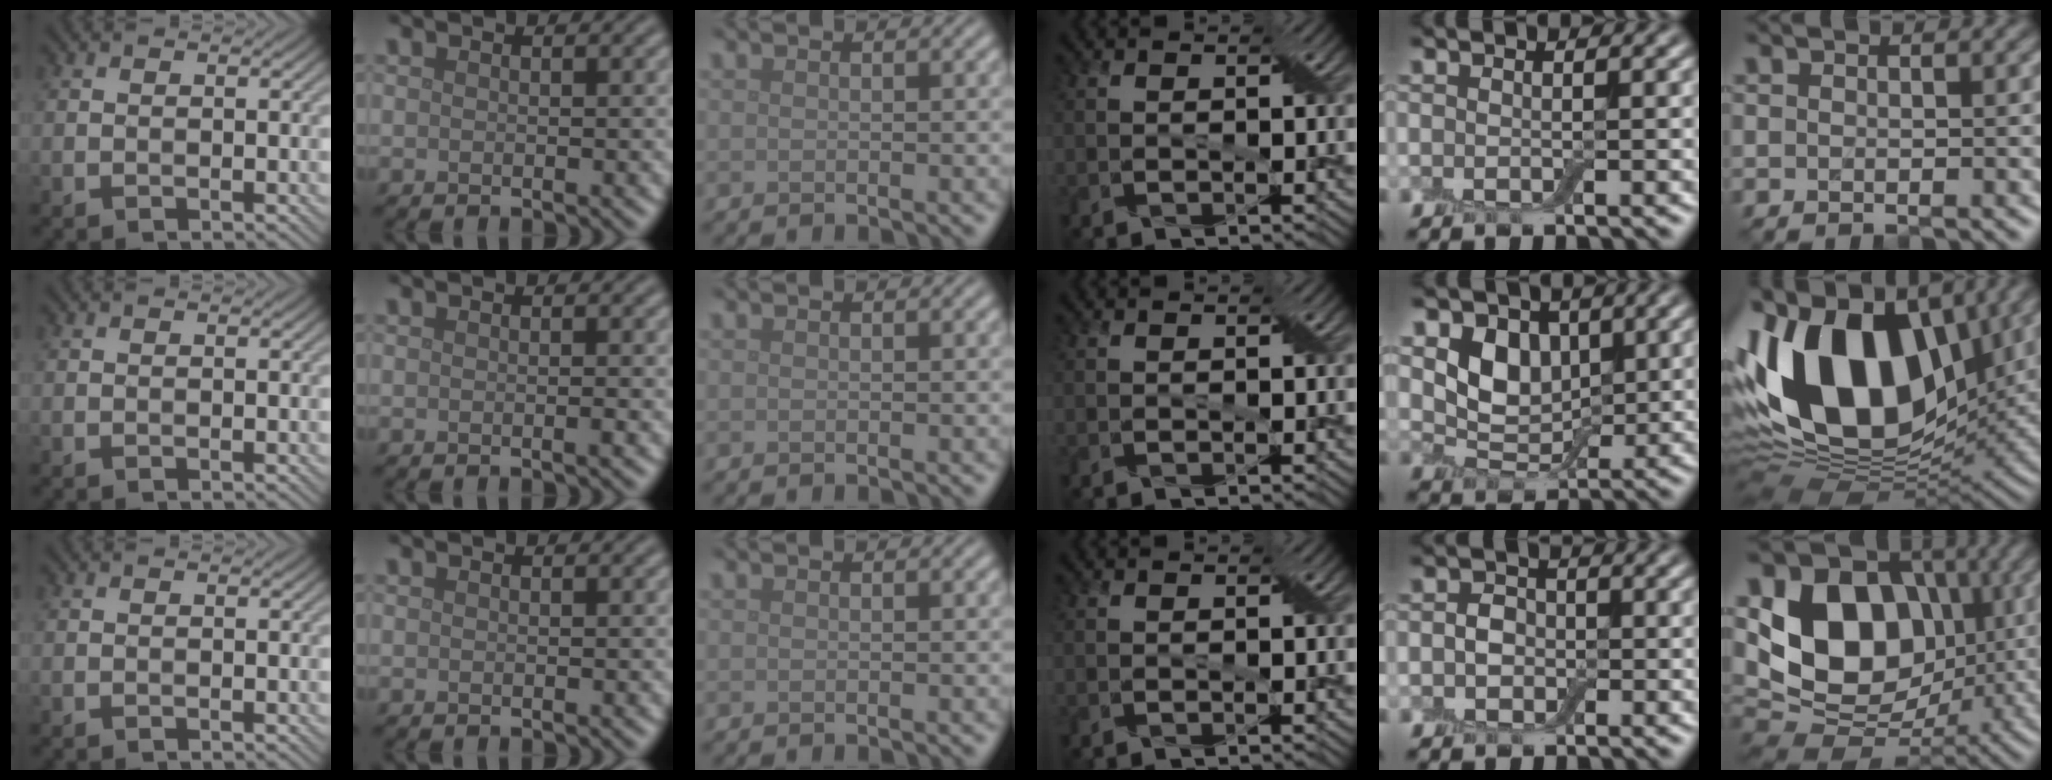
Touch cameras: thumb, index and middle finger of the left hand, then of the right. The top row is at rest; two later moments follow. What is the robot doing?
{"motion": "extract", "object": "drawer"}